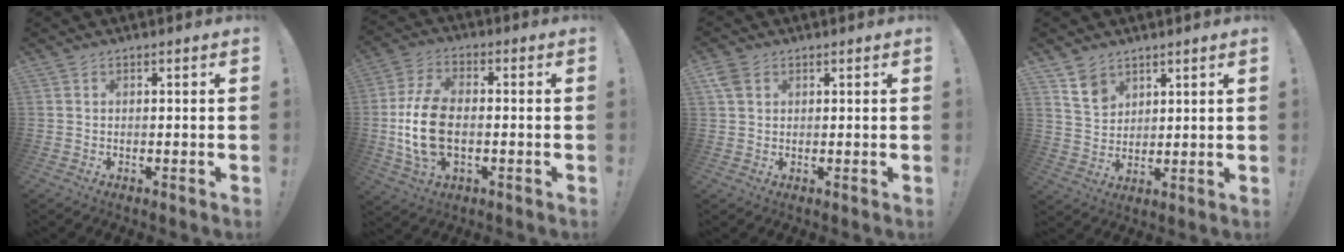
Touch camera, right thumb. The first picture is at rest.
{"total": 14.3, "force": [-1.7, 8.6, 11.3], "torque": [-0.227, -0.004, -0.029]}
{"total": 3.7, "force": [1.7, 2.7, 1.9], "torque": [-0.038, 0.003, 0.035]}
{"total": 7.6, "force": [5.1, 5.2, 2.0], "torque": [-0.025, -0.033, 0.100]}